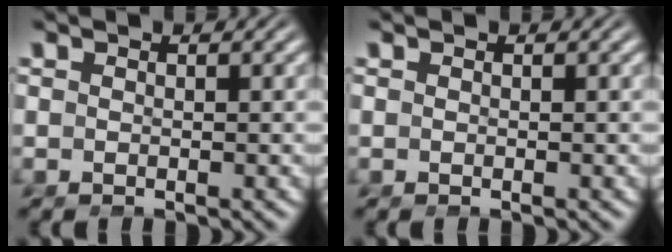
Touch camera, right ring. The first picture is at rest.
{"total": 0.0}